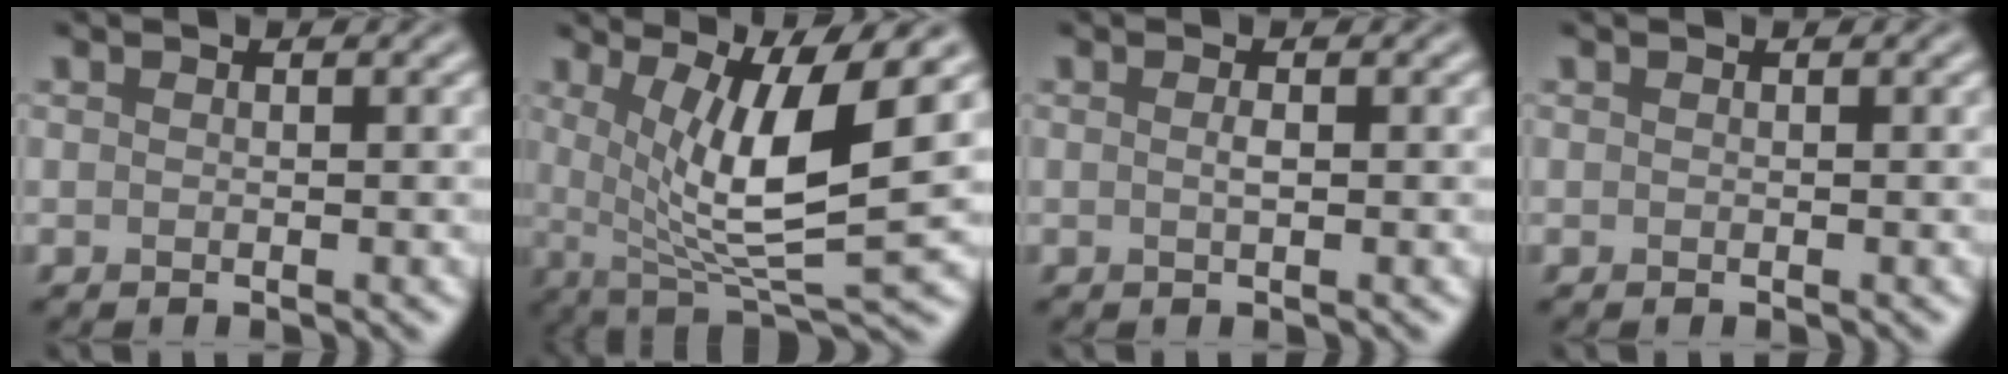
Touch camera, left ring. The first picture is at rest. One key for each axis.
{"total": 9.0, "fx": 1.8, "fy": 2.2, "fz": 8.6, "tx": -0.135, "ty": -0.009, "tz": 0.033}
{"total": 0.9, "fx": 0.0, "fy": 0.2, "fz": 0.8, "tx": -0.016, "ty": 0.002, "tz": 0.000}
{"total": 0.0}